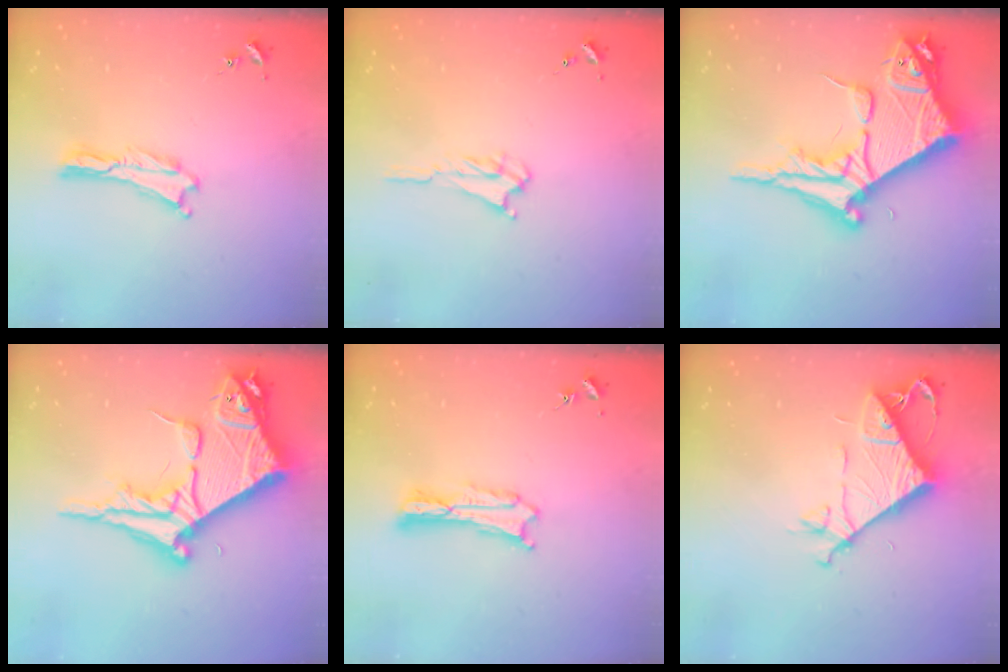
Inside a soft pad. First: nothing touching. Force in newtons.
{"total": 2.5, "press": 2.5, "slide": 0.3}
{"total": 15.7, "press": 15.6, "slide": 1.7}
{"total": 15.7, "press": 15.6, "slide": 1.7}
{"total": 1.8, "press": 1.8, "slide": 0.3}
{"total": 9.5, "press": 9.5, "slide": 0.4}